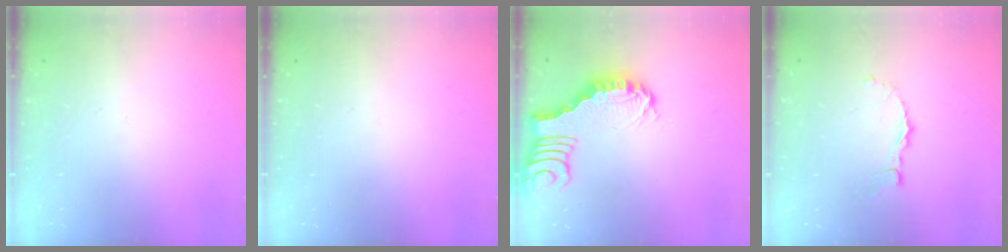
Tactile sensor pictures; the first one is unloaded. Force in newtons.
{"total": 0.0}
{"total": 2.5, "press": 2.4, "slide": 0.5}
{"total": 3.3, "press": 3.3, "slide": 0.1}